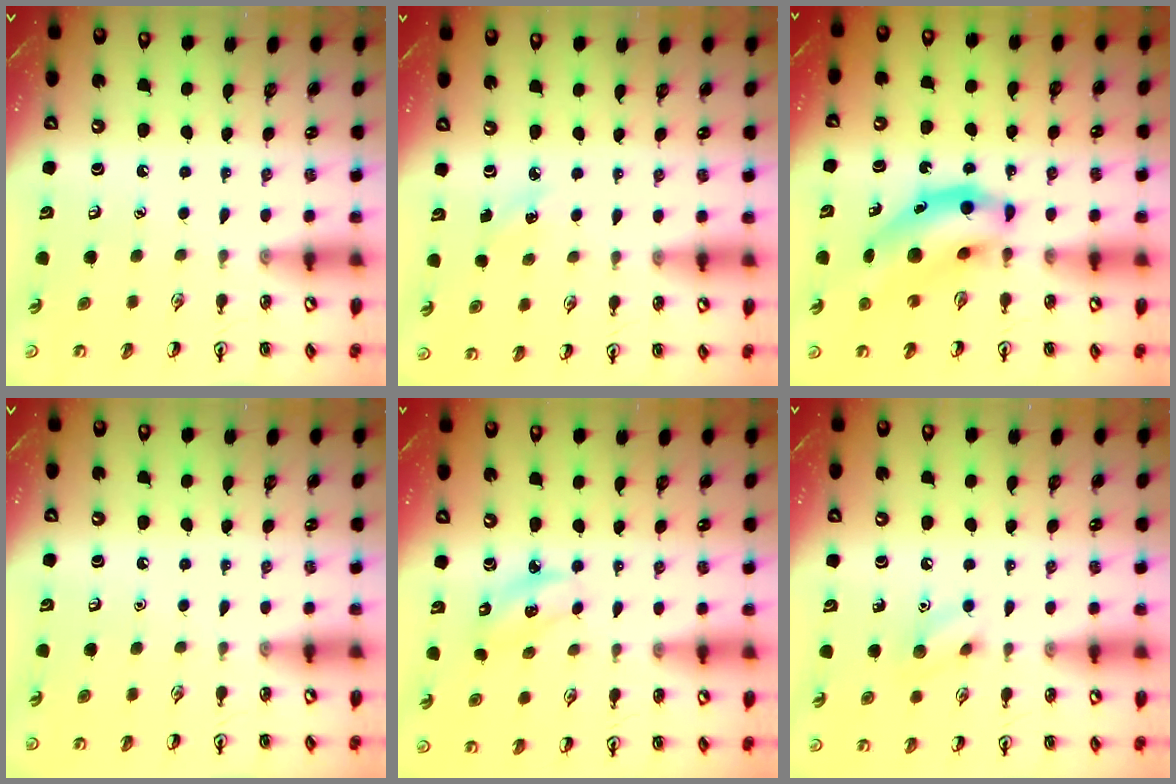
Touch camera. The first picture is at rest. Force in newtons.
{"total": 2.8, "press": 2.6, "slide": 1.0}
{"total": 10.6, "press": 10.1, "slide": 3.2}
{"total": 0.0}
{"total": 3.0, "press": 3.0, "slide": 0.5}
{"total": 6.6, "press": 6.6, "slide": 0.9}